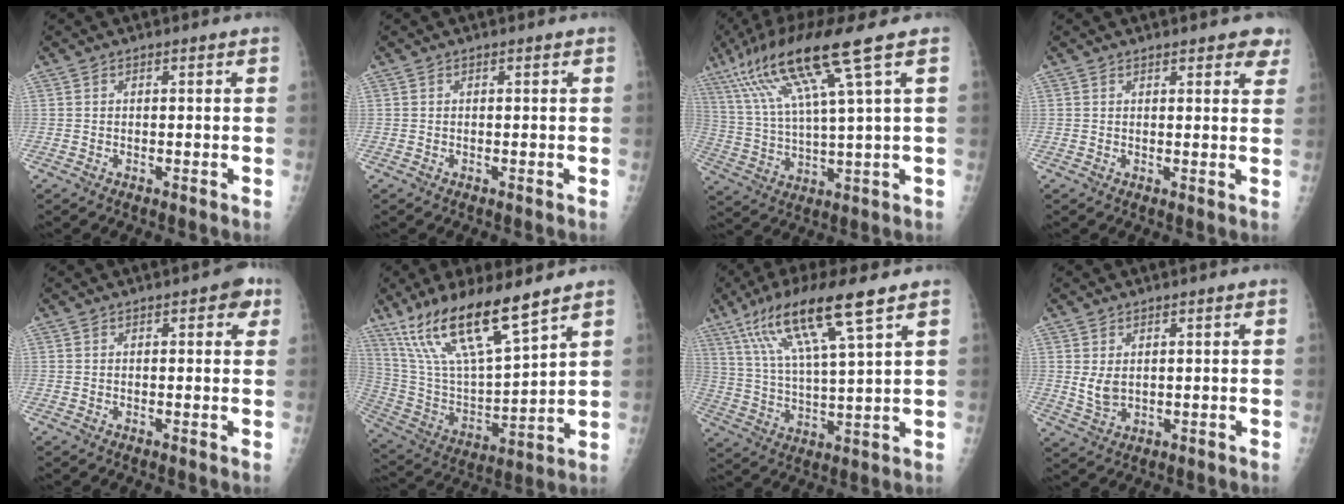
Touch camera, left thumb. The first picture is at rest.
{"total": 0.0}
{"total": 16.6, "force": [8.5, 0.6, 14.3], "torque": [-0.292, -0.011, 0.161]}
{"total": 4.5, "force": [3.4, 1.8, 2.4], "torque": [0.005, -0.012, 0.036]}
{"total": 3.4, "force": [1.6, 1.7, 2.5], "torque": [-0.012, 0.001, 0.011]}
{"total": 19.7, "force": [13.5, 4.3, 13.7], "torque": [-0.246, -0.055, 0.265]}
{"total": 16.2, "force": [9.3, 2.2, 13.1], "torque": [-0.252, -0.022, 0.178]}
{"total": 3.6, "force": [1.0, 2.3, 2.6], "torque": [-0.043, -0.013, 0.027]}